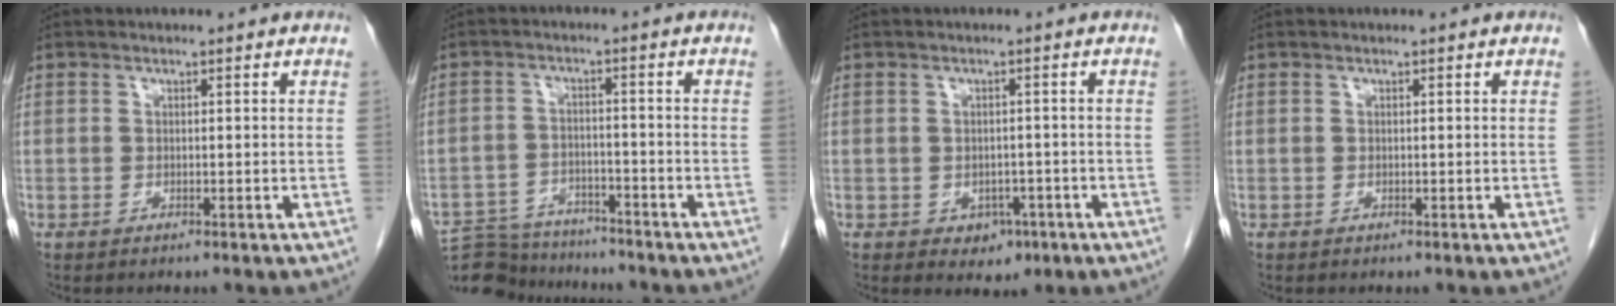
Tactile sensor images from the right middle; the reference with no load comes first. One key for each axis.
{"total": 10.4, "fx": -9.9, "fy": 2.8, "fz": 1.2, "tx": -0.023, "ty": 0.009, "tz": -0.156}
{"total": 3.1, "fx": -1.4, "fy": 2.3, "fz": 1.6, "tx": -0.012, "ty": 0.005, "tz": -0.009}
{"total": 0.0}